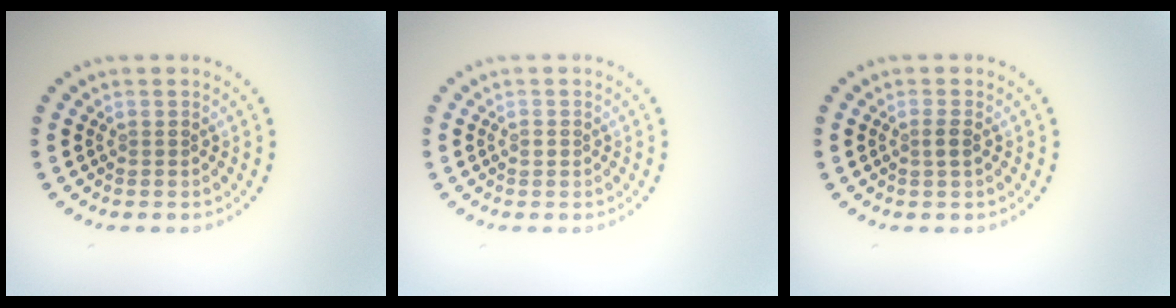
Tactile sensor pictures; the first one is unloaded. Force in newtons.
{"total": 0.8, "press": 0.8, "slide": 0.2}
{"total": 1.1, "press": 1.0, "slide": 0.5}